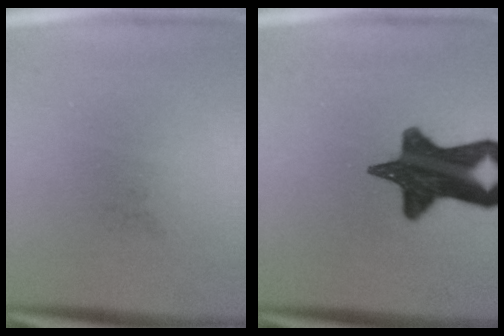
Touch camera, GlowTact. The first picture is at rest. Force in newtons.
{"total": 15.6}